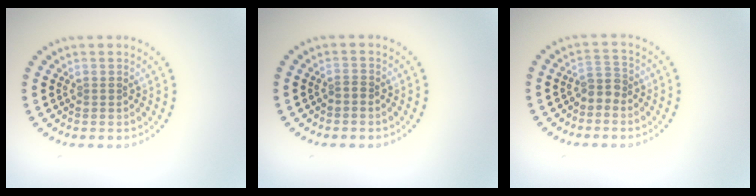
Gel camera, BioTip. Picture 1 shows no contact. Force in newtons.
{"total": 0.5, "press": 0.3, "slide": 0.4}
{"total": 1.8, "press": 1.4, "slide": 1.2}